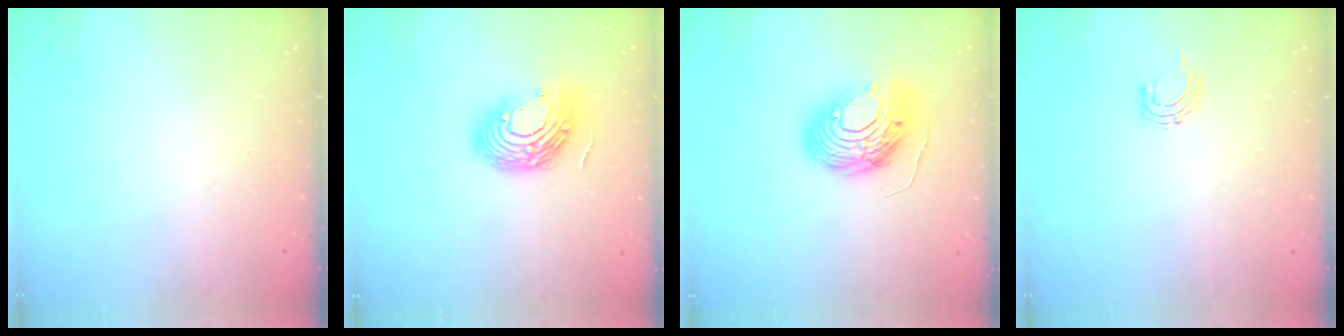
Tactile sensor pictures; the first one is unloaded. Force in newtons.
{"total": 14.0, "press": 13.9, "slide": 1.1}
{"total": 14.7, "press": 14.6, "slide": 1.4}
{"total": 4.1, "press": 4.0, "slide": 0.4}